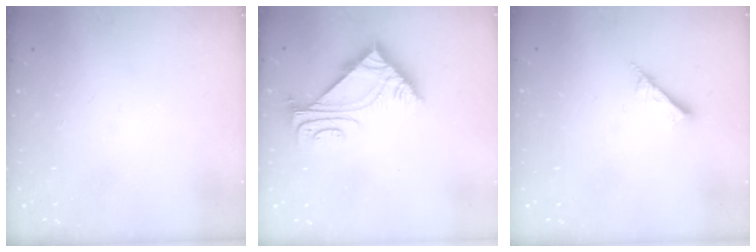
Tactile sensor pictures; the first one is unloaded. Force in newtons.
{"total": 5.5, "press": 5.4, "slide": 0.9}
{"total": 3.1, "press": 3.1, "slide": 0.0}